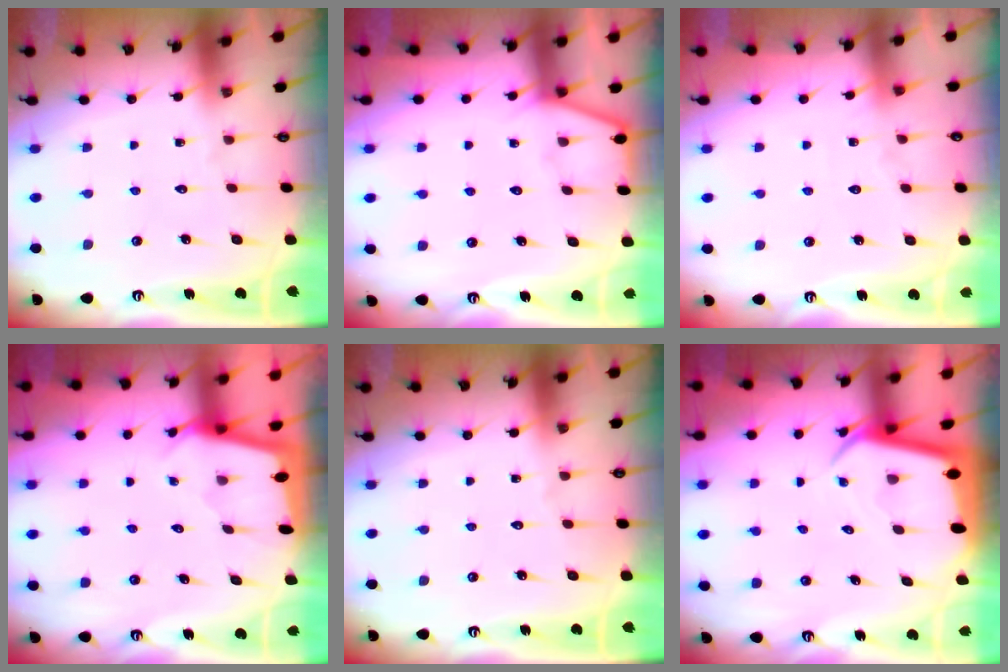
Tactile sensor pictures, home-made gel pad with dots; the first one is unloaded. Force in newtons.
{"total": 4.4, "press": 4.4, "slide": 0.3}
{"total": 2.6, "press": 2.6, "slide": 0.4}
{"total": 1.7, "press": 1.6, "slide": 0.3}
{"total": 0.0}
{"total": 4.1, "press": 4.0, "slide": 0.5}